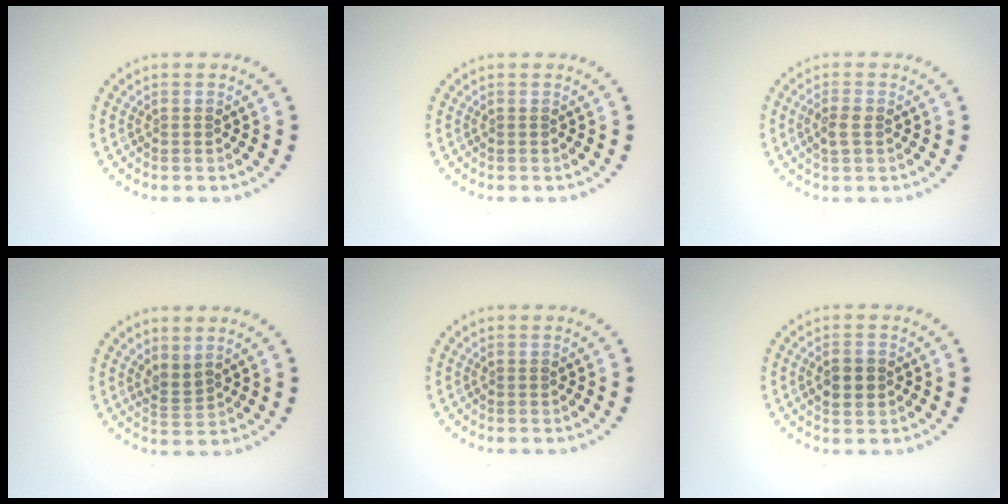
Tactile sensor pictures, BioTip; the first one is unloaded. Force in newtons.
{"total": 0.0}
{"total": 1.8, "press": 1.7, "slide": 0.6}
{"total": 1.7, "press": 1.3, "slide": 1.1}
{"total": 0.0}
{"total": 2.3, "press": 2.3, "slide": 0.1}